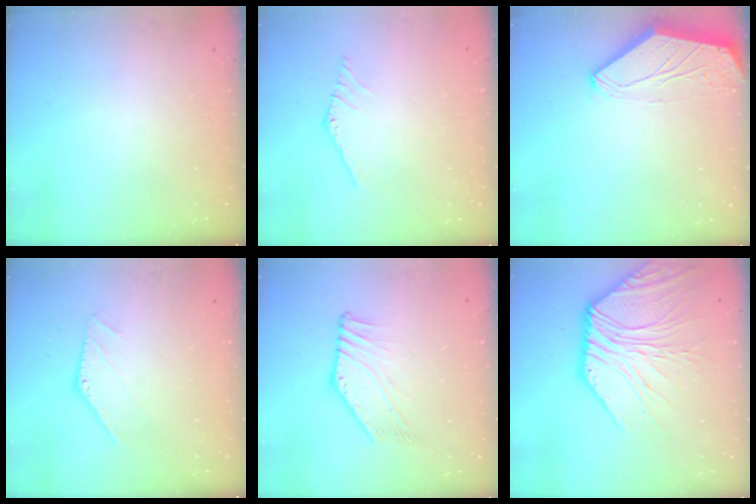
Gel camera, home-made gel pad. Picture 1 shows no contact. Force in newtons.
{"total": 0.0}
{"total": 0.0}
{"total": 0.0}
{"total": 0.6, "press": 0.1, "slide": 0.6}
{"total": 10.6, "press": 10.5, "slide": 1.3}